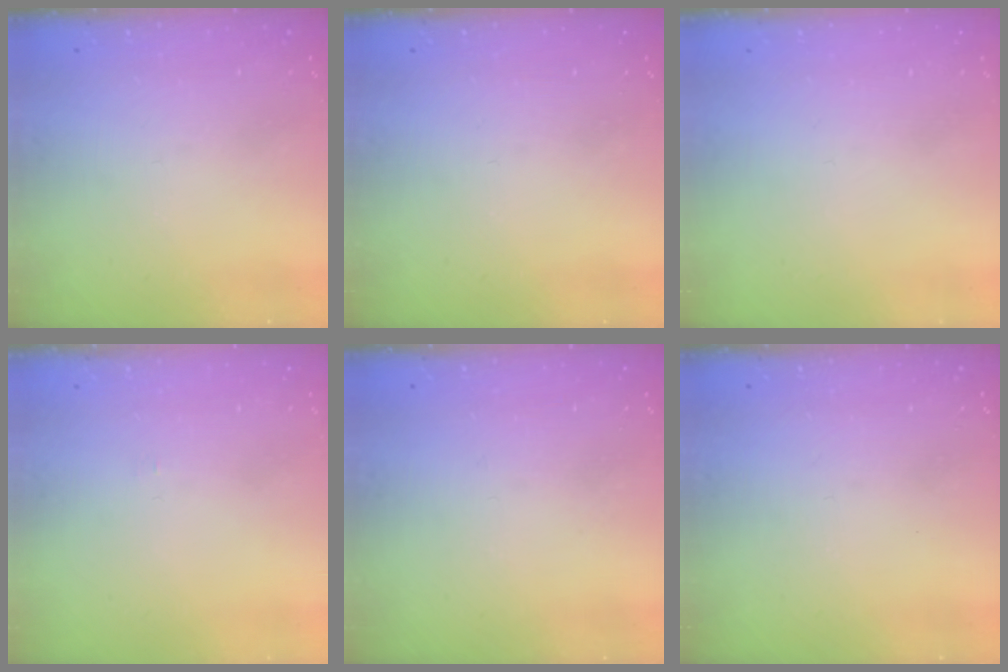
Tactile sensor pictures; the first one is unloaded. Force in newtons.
{"total": 0.0}
{"total": 1.5, "press": 1.5, "slide": 0.1}
{"total": 3.5, "press": 3.5, "slide": 0.4}
{"total": 2.8, "press": 2.8, "slide": 0.4}
{"total": 0.0}